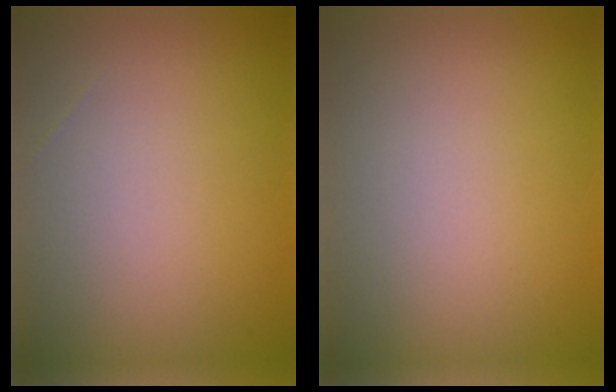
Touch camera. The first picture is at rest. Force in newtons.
{"total": 0.0}